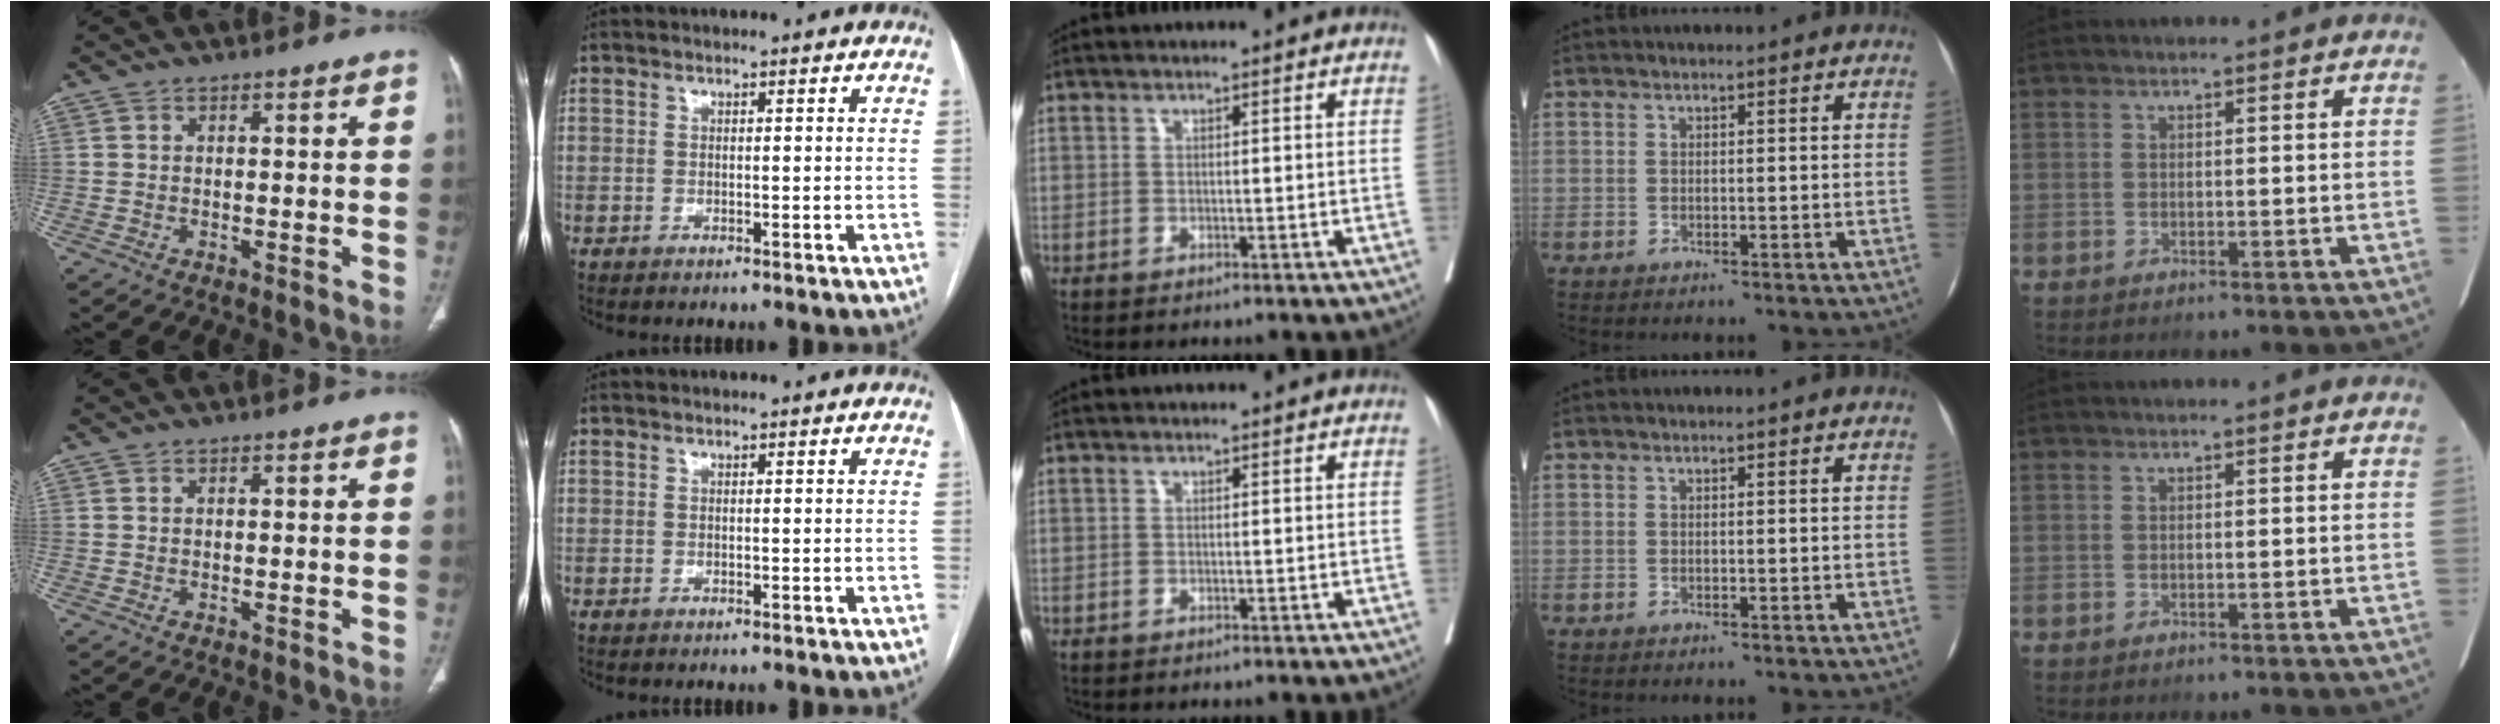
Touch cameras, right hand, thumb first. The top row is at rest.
{}